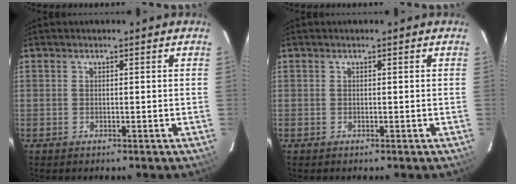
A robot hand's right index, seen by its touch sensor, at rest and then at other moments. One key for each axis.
{"total": 0.0}